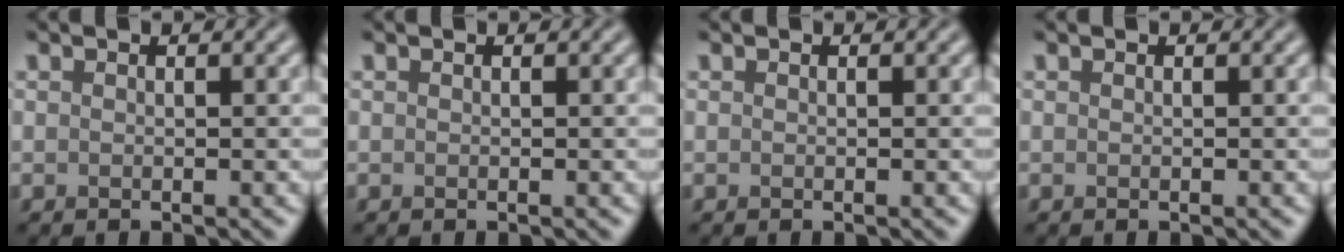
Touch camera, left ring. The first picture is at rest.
{"total": 0.0}
{"total": 0.0}
{"total": 0.0}